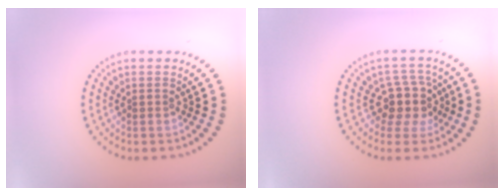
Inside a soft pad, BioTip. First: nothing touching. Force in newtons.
{"total": 3.5, "press": 2.9, "slide": 1.9}